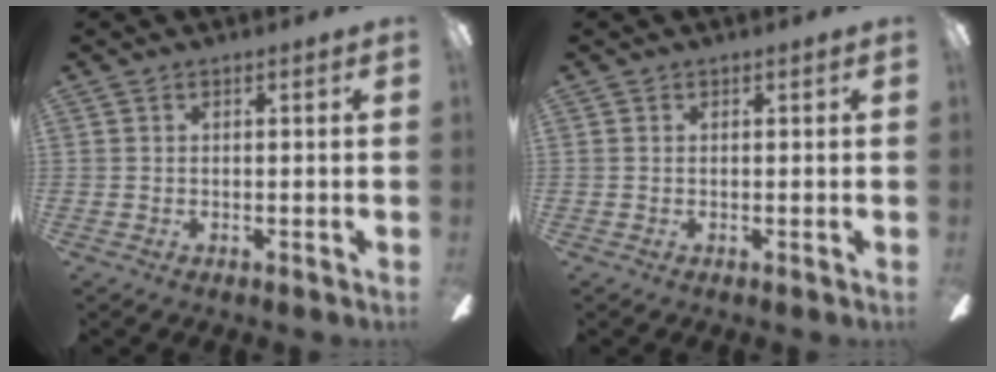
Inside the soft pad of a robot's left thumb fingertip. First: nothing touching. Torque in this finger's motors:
{"motor_torque": [0.00, 0.00, -0.09, 0.04, 0.00]}